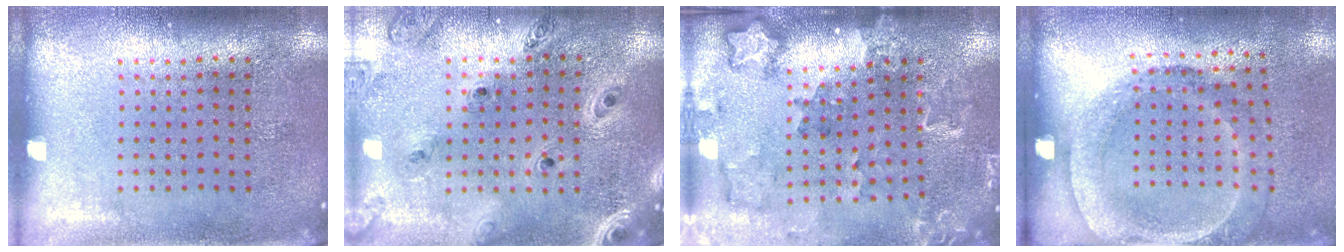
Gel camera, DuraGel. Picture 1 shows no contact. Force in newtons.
{"total": 1.4, "press": 1.3, "slide": 0.2}
{"total": 1.8, "press": 1.8, "slide": 0.2}
{"total": 1.8, "press": 1.2, "slide": 1.4}